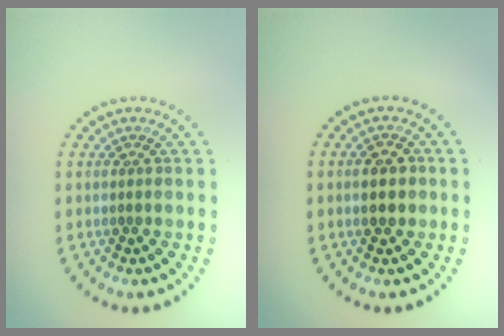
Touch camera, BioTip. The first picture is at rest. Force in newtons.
{"total": 2.3, "press": 2.3, "slide": 0.1}